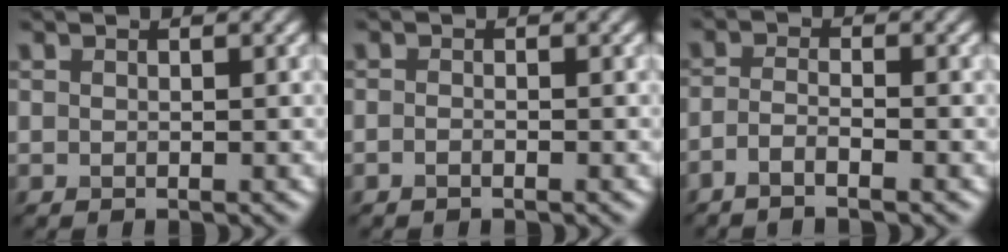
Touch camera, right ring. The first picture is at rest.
{"total": 0.6, "force": [-0.4, 0.2, 0.4], "torque": [-0.008, -0.002, -0.008]}
{"total": 2.2, "force": [-1.4, 0.4, 1.5], "torque": [-0.030, -0.004, -0.037]}